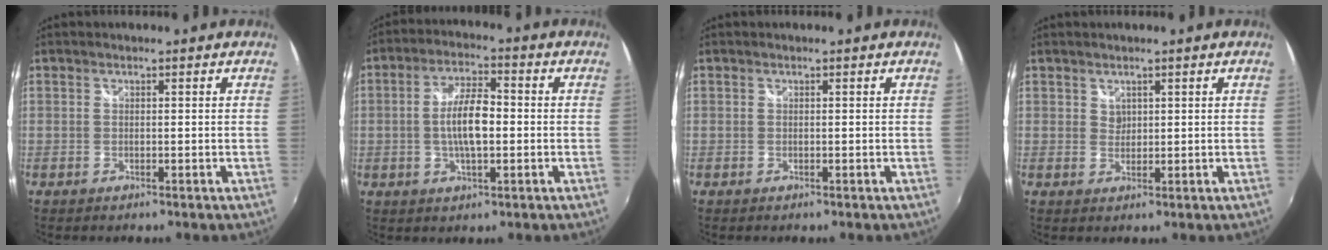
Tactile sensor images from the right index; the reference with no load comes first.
{"total": 6.7, "force": [-0.6, 2.3, 6.3], "torque": [-0.117, 0.006, -0.010]}
{"total": 0.0}
{"total": 1.6, "force": [1.1, 1.1, 0.2], "torque": [0.004, 0.003, 0.019]}